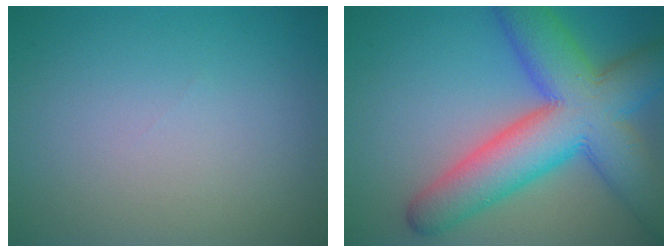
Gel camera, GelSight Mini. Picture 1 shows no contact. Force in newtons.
{"total": 11.8, "press": 11.8, "slide": 0.6}